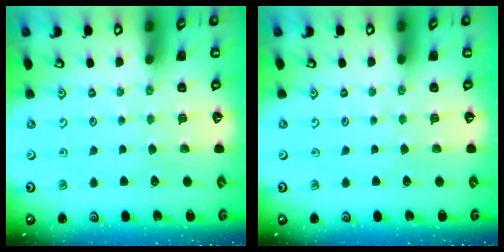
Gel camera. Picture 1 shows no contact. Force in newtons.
{"total": 0.0}